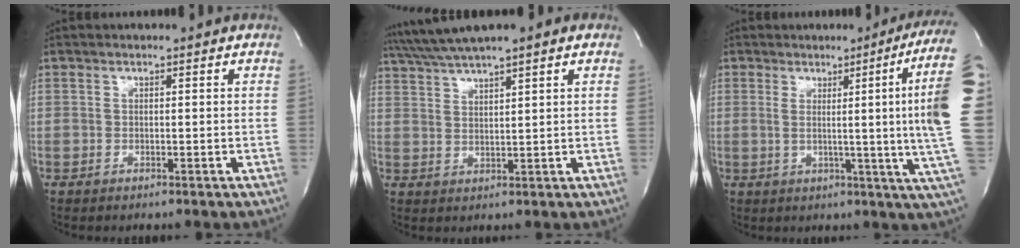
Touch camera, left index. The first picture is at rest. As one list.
[{"total": 8.7, "force": [6.8, 0.1, 5.4], "torque": [-0.098, 0.038, 0.111]}, {"total": 15.8, "force": [2.7, -3.3, 15.2], "torque": [-0.156, -0.023, 0.022]}]